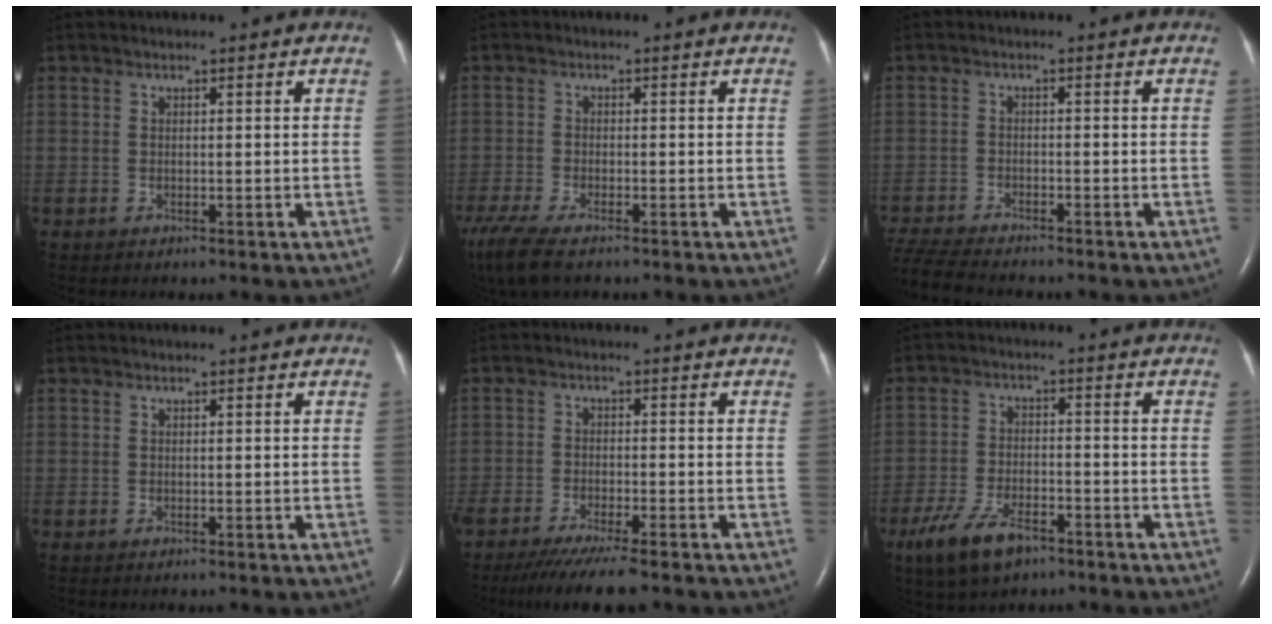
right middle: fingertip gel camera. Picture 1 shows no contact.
{"total": 10.0, "force": [-7.2, 3.1, 6.2], "torque": [-0.136, -0.022, -0.125]}
{"total": 8.2, "force": [-7.6, 0.9, 3.1], "torque": [-0.060, -0.016, -0.132]}
{"total": 0.0}
{"total": 8.8, "force": [-7.1, 0.5, 5.1], "torque": [-0.079, -0.021, -0.114]}
{"total": 8.4, "force": [-5.4, 3.4, 5.4], "torque": [-0.117, -0.010, -0.095]}